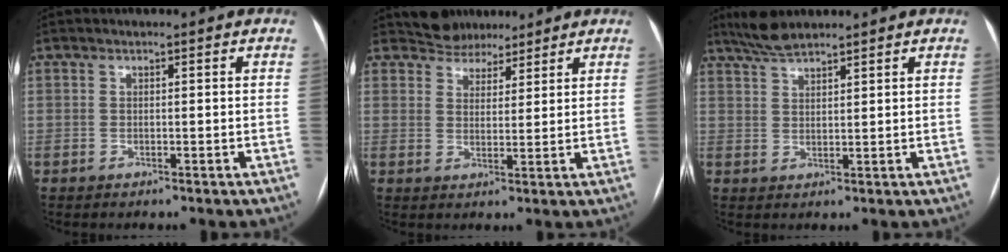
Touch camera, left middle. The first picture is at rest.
{"total": 5.2, "force": [4.6, 2.4, -0.1], "torque": [0.001, 0.010, 0.072]}
{"total": 4.4, "force": [4.1, 0.5, 1.6], "torque": [-0.040, 0.013, 0.083]}